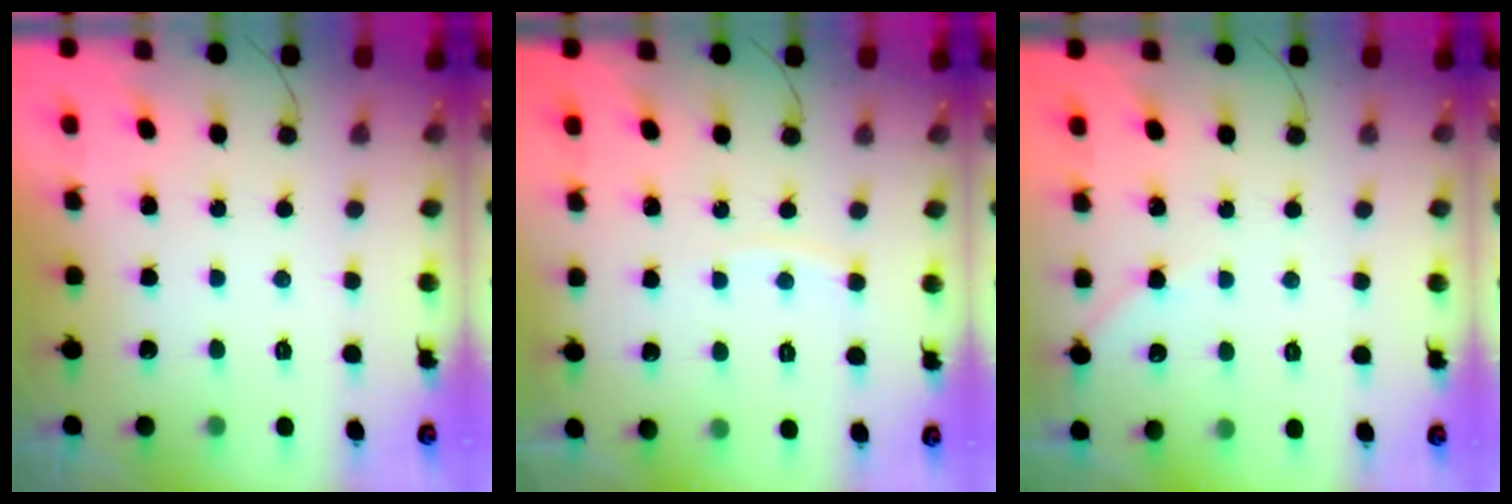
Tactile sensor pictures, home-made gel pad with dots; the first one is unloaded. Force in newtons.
{"total": 4.3, "press": 4.3, "slide": 0.6}
{"total": 2.9, "press": 2.8, "slide": 0.4}